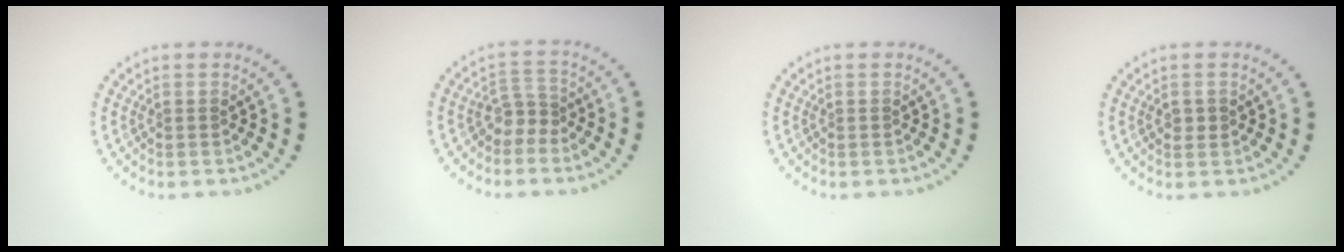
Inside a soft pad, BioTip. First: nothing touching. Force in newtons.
{"total": 1.8, "press": 1.3, "slide": 1.3}
{"total": 0.0}
{"total": 1.1, "press": 1.1, "slide": 0.1}